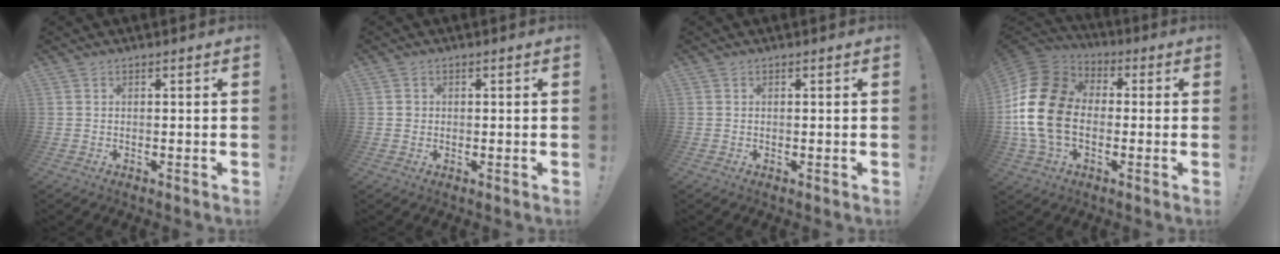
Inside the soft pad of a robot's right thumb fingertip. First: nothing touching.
{"total": 1.7, "force": [0.1, 1.7, 0.2], "torque": [0.002, 0.000, 0.001]}
{"total": 0.0}
{"total": 20.4, "force": [-1.8, 14.6, 14.1], "torque": [-0.281, 0.032, -0.024]}